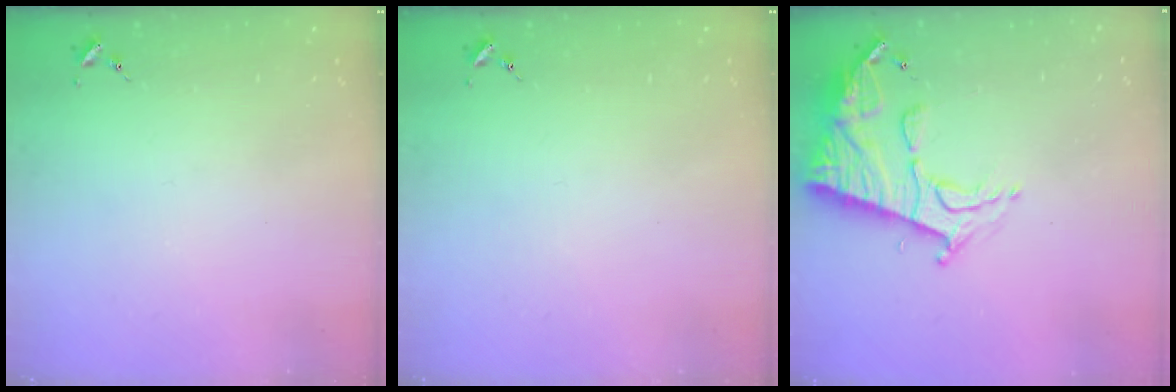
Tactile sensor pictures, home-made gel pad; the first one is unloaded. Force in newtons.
{"total": 0.0}
{"total": 14.4, "press": 14.3, "slide": 1.6}